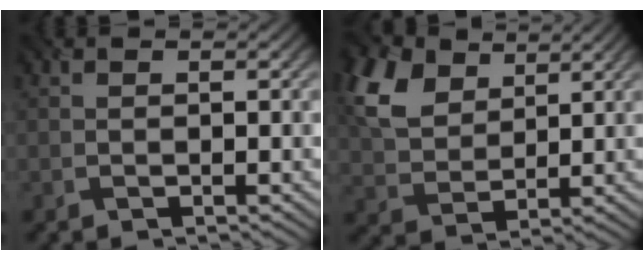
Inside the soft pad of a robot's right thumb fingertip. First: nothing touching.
{"total": 10.2, "force": [5.3, 6.2, 6.1], "torque": [-0.179, 0.021, 0.107]}